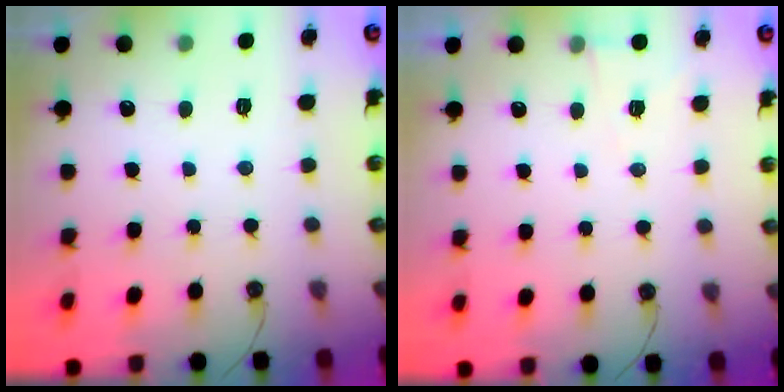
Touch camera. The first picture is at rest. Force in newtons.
{"total": 5.0, "press": 2.4, "slide": 4.4}